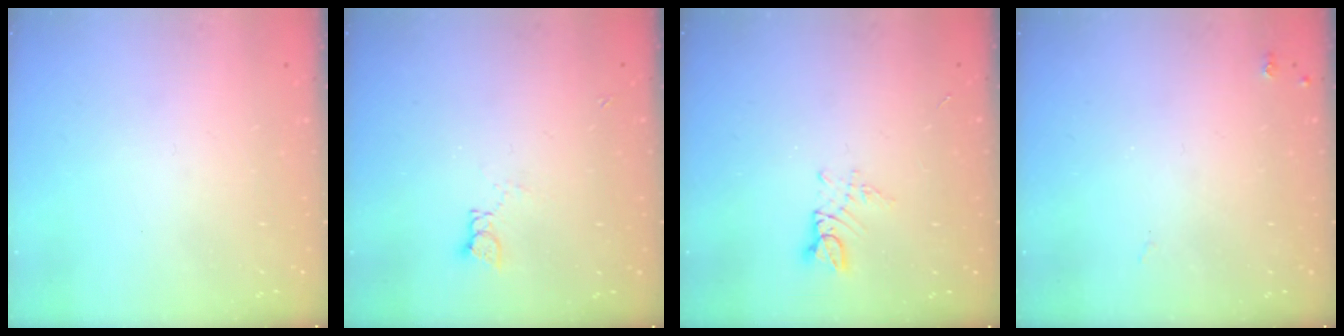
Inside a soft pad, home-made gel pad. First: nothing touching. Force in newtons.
{"total": 2.8, "press": 2.8, "slide": 0.4}
{"total": 2.8, "press": 2.8, "slide": 0.3}
{"total": 3.7, "press": 3.6, "slide": 0.7}